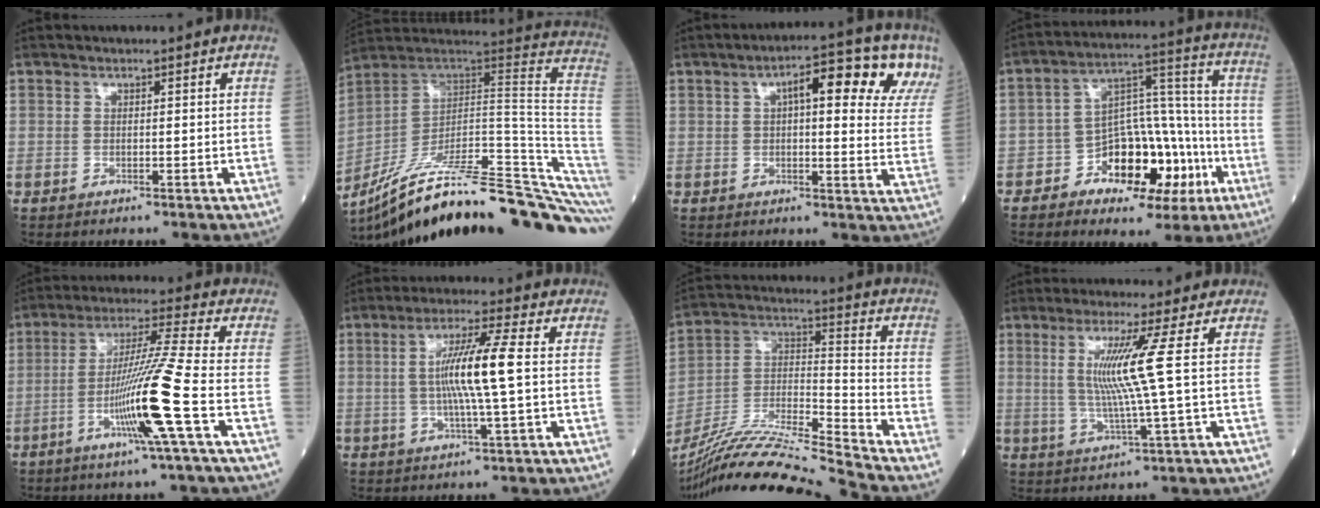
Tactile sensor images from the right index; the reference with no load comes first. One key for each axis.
{"total": 29.5, "fx": -23.2, "fy": 1.3, "fz": 18.2, "tx": -0.152, "ty": 0.015, "tz": -0.339}
{"total": 13.7, "fx": 6.7, "fy": 3.6, "fz": 11.4, "tx": -0.146, "ty": 0.023, "tz": 0.071}
{"total": 14.2, "fx": -5.8, "fy": 7.9, "fz": 10.3, "tx": -0.155, "ty": 0.038, "tz": -0.078}
{"total": 12.4, "fx": -4.0, "fy": -2.6, "fz": 11.5, "tx": -0.217, "ty": -0.009, "tz": -0.075}
{"total": 8.4, "fx": 0.4, "fy": 0.0, "fz": 8.4, "tx": -0.156, "ty": 0.002, "tz": 0.003}
{"total": 20.1, "fx": -18.5, "fy": -2.0, "fz": 7.4, "tx": -0.154, "ty": -0.001, "tz": -0.335}
{"total": 7.9, "fx": 1.4, "fy": -2.1, "fz": 7.5, "tx": -0.152, "ty": -0.006, "tz": 0.035}